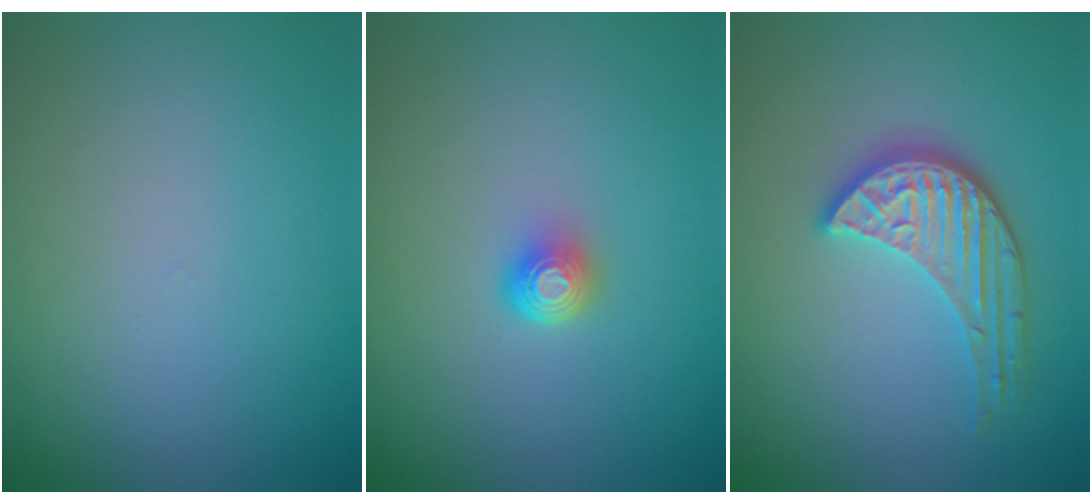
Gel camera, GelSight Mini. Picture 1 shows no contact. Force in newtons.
{"total": 1.6, "press": 1.2, "slide": 1.1}
{"total": 4.0, "press": 3.5, "slide": 1.9}